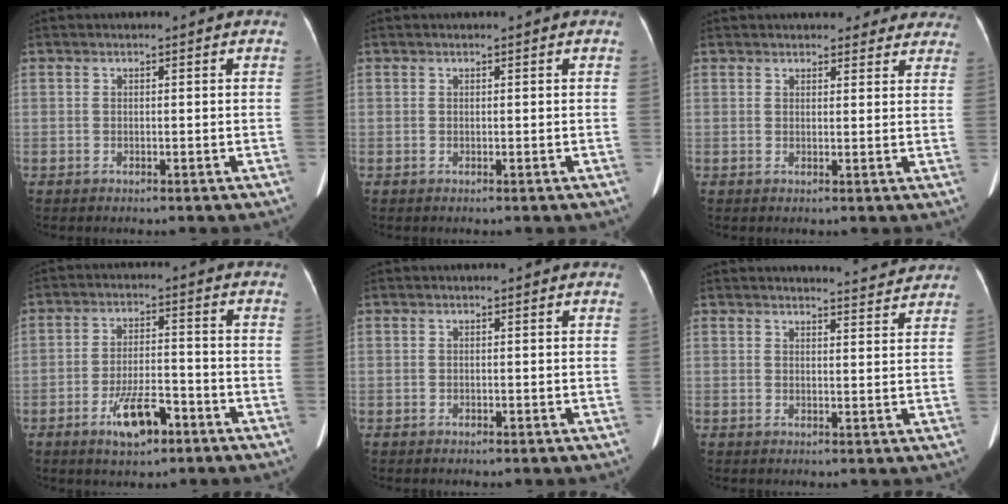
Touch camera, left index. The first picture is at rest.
{"total": 0.0}
{"total": 8.7, "force": [7.8, 3.1, 2.1], "torque": [0.010, 0.005, 0.075]}
{"total": 7.3, "force": [-4.3, 2.4, 5.4], "torque": [-0.108, 0.000, -0.068]}
{"total": 0.0}
{"total": 4.7, "force": [4.6, 0.2, 0.1], "torque": [-0.009, -0.004, 0.046]}